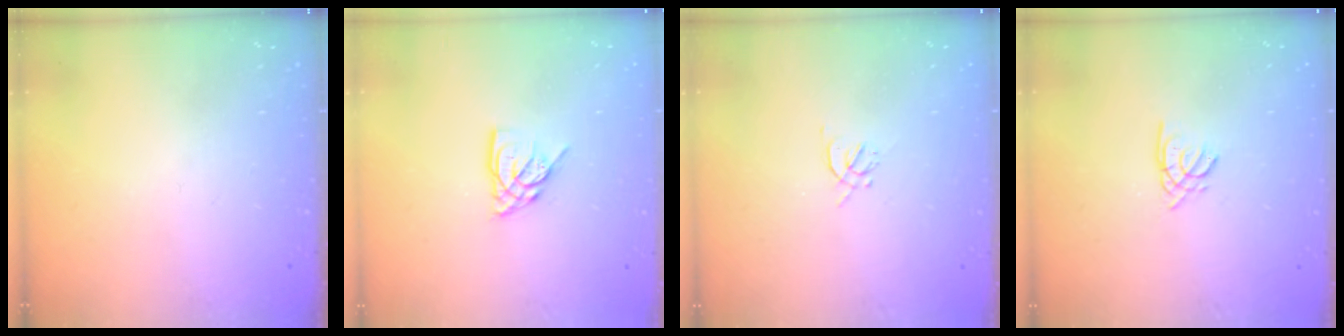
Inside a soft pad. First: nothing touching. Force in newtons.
{"total": 6.4, "press": 6.4, "slide": 0.7}
{"total": 1.2, "press": 1.2, "slide": 0.4}
{"total": 1.6, "press": 1.5, "slide": 0.4}